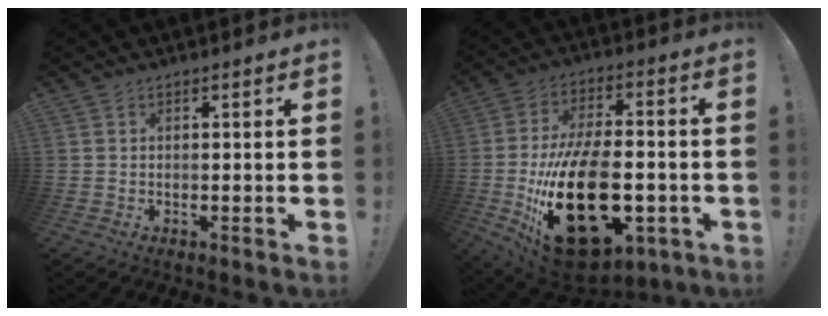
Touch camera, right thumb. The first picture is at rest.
{"total": 30.0, "force": [-7.4, 16.6, 23.8], "torque": [-0.433, 0.040, -0.098]}